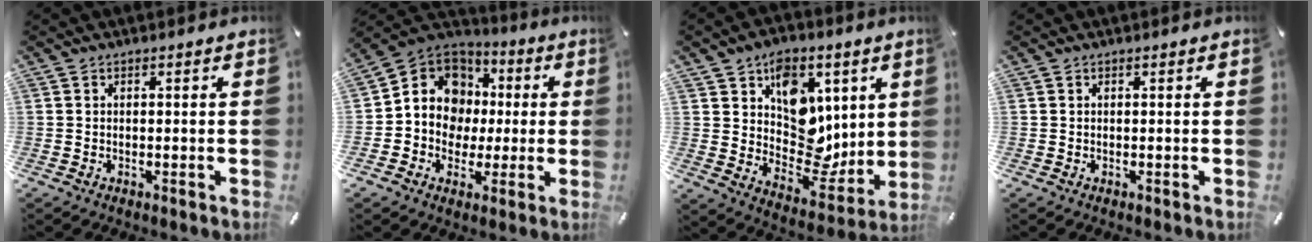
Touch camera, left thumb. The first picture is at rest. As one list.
[{"total": 10.9, "force": [0.6, 10.4, 3.1], "torque": [-0.062, -0.007, 0.018]}, {"total": 13.1, "force": [4.6, 10.8, 5.7], "torque": [-0.064, -0.055, 0.092]}, {"total": 0.0}]